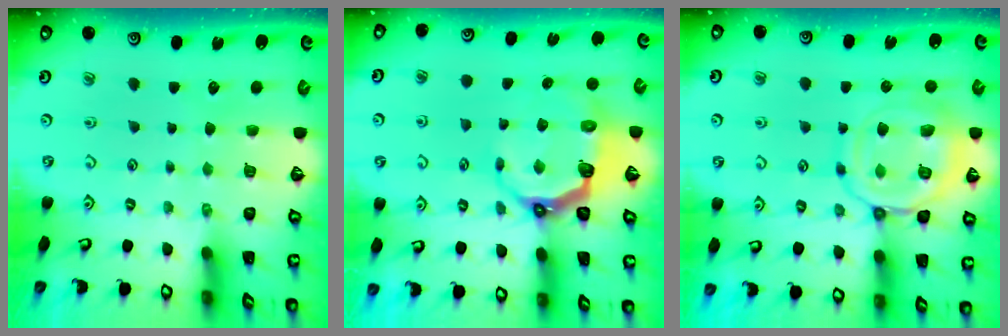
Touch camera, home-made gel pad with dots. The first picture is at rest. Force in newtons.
{"total": 8.7, "press": 7.1, "slide": 5.0}
{"total": 14.4, "press": 14.4, "slide": 1.1}